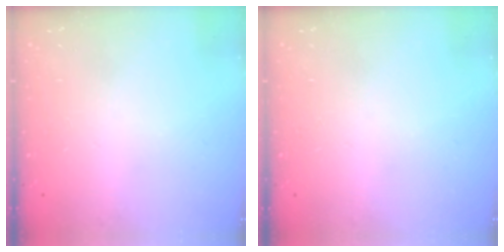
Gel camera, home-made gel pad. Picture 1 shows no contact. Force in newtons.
{"total": 0.0}